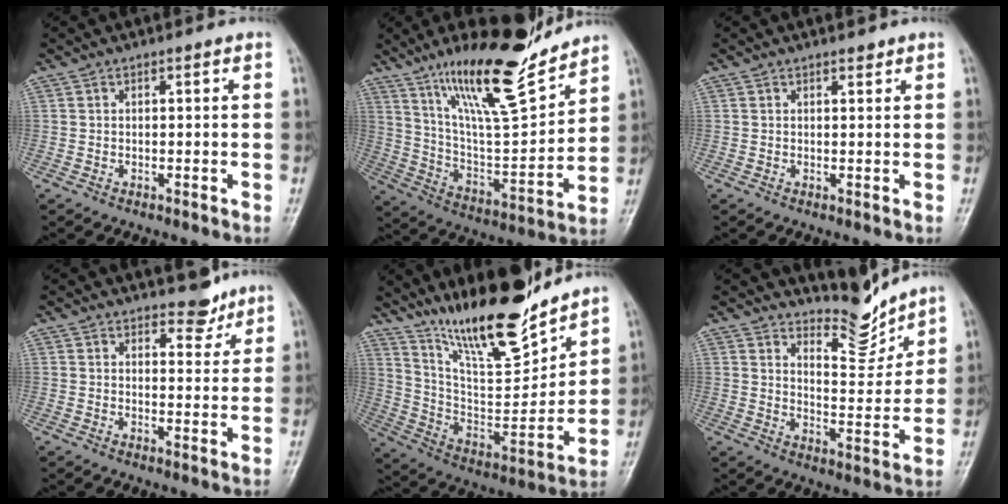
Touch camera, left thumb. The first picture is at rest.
{"total": 20.4, "force": [15.0, 4.4, 13.1], "torque": [-0.183, -0.086, 0.267]}
{"total": 1.0, "force": [0.9, 0.4, 0.4], "torque": [-0.002, -0.006, 0.011]}
{"total": 4.4, "force": [3.6, 2.1, 1.4], "torque": [0.009, -0.026, 0.052]}
{"total": 20.2, "force": [16.1, 4.9, 11.2], "torque": [-0.143, -0.103, 0.287]}
{"total": 7.5, "force": [7.2, 1.6, 1.2], "torque": [0.009, -0.070, 0.126]}